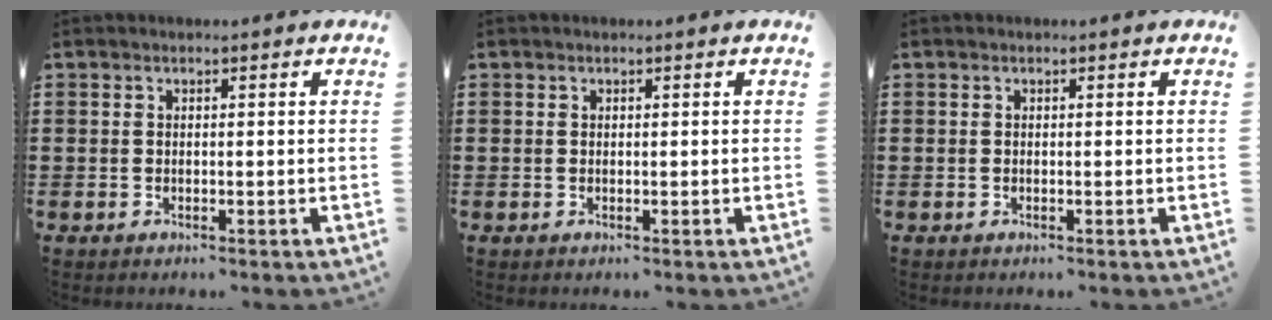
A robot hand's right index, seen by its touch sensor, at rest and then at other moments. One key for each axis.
{"total": 0.0}
{"total": 0.0}